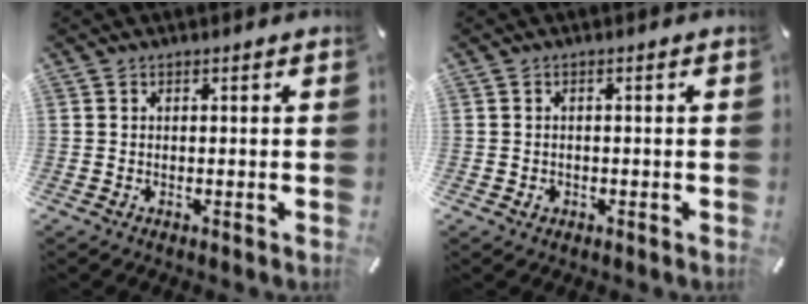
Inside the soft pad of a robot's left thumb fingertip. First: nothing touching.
{"total": 0.7, "force": [-0.3, 0.5, 0.3], "torque": [-0.005, 0.003, -0.007]}